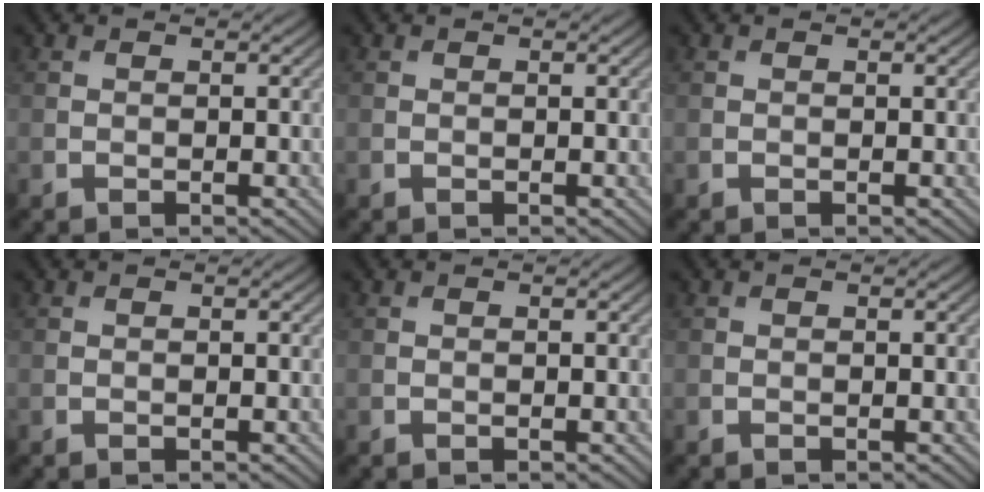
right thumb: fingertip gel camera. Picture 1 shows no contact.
{"total": 0.0}
{"total": 0.0}
{"total": 0.0}
{"total": 0.0}
{"total": 0.0}